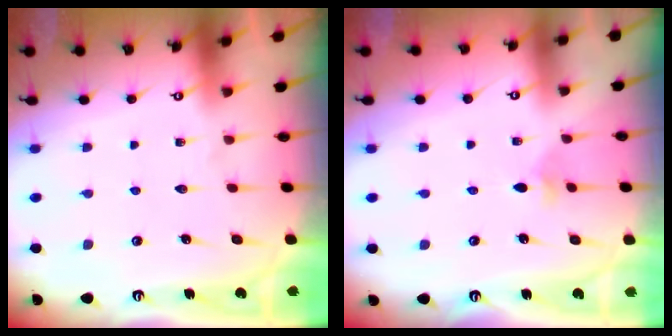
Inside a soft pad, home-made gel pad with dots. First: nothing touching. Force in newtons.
{"total": 3.0, "press": 2.9, "slide": 0.6}